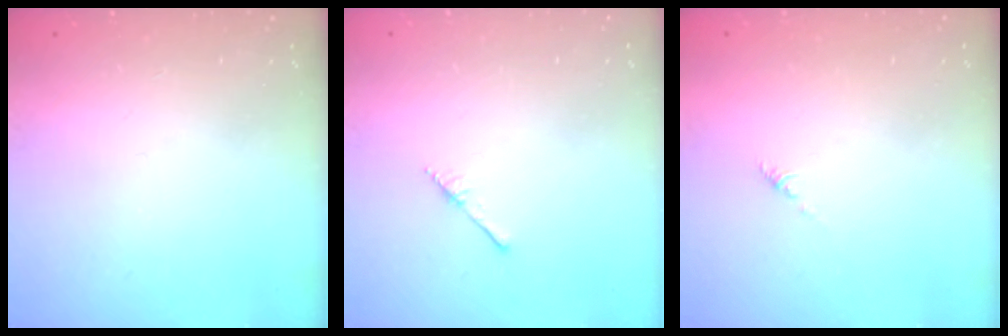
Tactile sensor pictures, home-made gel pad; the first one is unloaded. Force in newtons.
{"total": 1.7, "press": 1.7, "slide": 0.1}
{"total": 0.0}